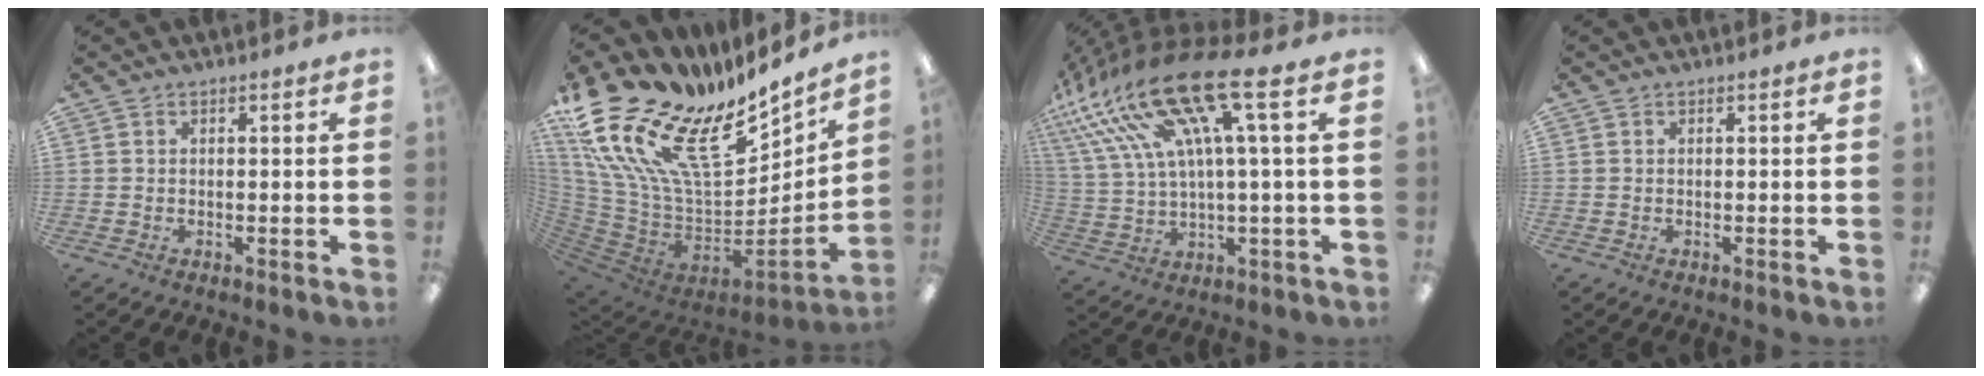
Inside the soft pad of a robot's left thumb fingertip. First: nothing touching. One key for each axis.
{"total": 25.7, "fx": 13.5, "fy": 13.7, "fz": 17.2, "tx": -0.321, "ty": -0.114, "tz": 0.272}
{"total": 21.2, "fx": 11.0, "fy": 5.9, "fz": 17.1, "tx": -0.357, "ty": -0.059, "tz": 0.178}
{"total": 0.0}